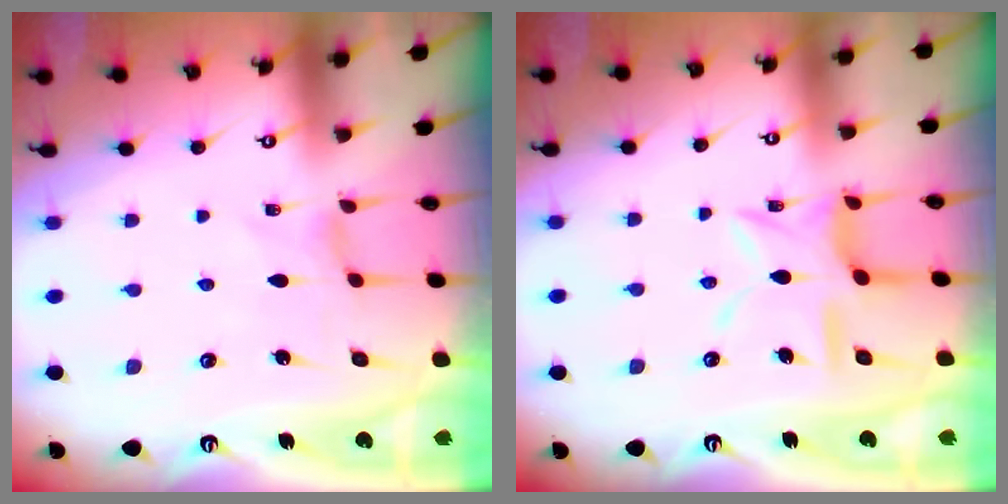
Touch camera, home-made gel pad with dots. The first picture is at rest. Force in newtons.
{"total": 11.3, "press": 11.2, "slide": 1.0}